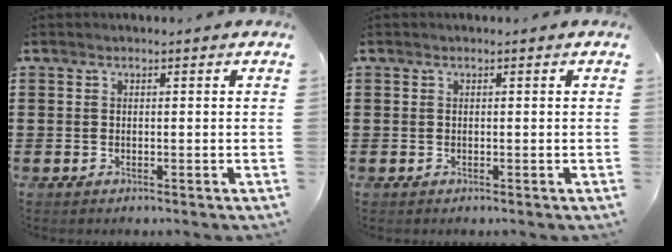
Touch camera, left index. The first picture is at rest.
{"total": 0.0}